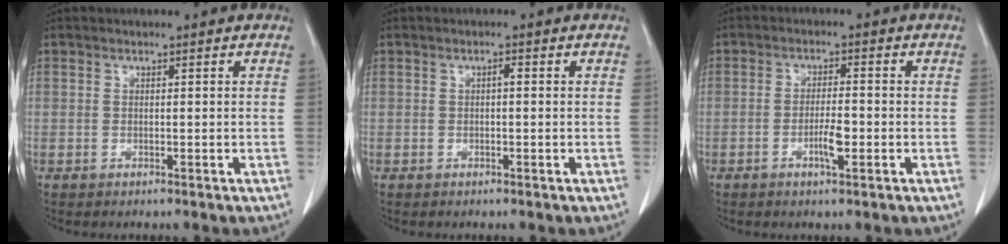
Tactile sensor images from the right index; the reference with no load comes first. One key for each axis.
{"total": 0.8, "fx": 0.0, "fy": 0.2, "fz": 0.7, "tx": -0.012, "ty": 0.002, "tz": 0.000}
{"total": 3.6, "fx": -1.2, "fy": 0.6, "fz": 3.3, "tx": -0.057, "ty": 0.001, "tz": -0.017}